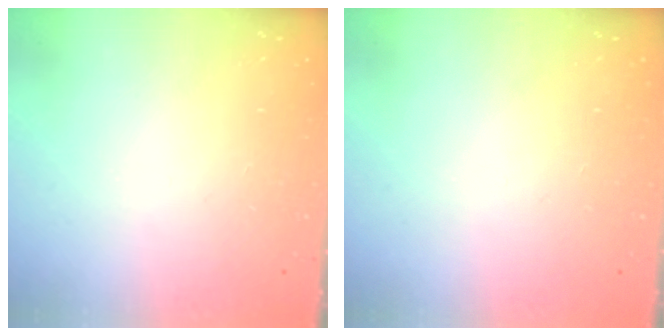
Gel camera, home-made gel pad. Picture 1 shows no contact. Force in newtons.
{"total": 0.0}